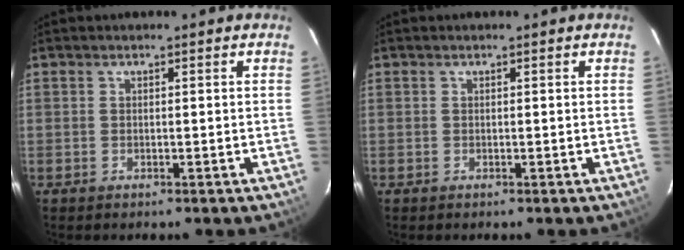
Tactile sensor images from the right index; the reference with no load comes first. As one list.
[{"total": 0.0}]